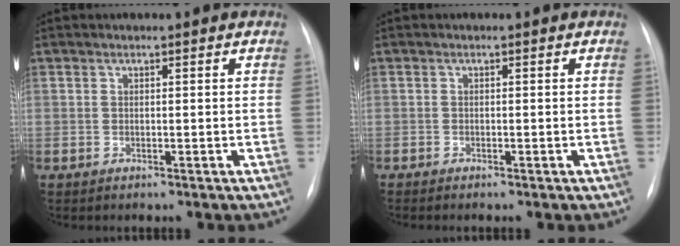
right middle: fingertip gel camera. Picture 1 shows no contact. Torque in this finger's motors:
{"motor_torque": [0.60, -0.67, 0.05, 0.01]}